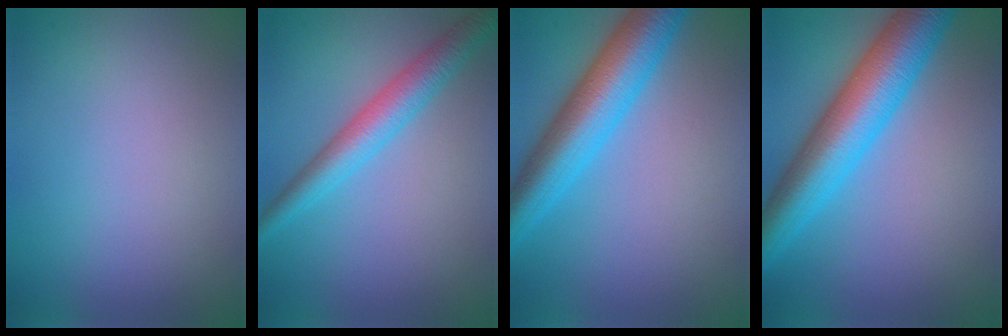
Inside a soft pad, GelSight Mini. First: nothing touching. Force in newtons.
{"total": 4.1, "press": 4.1, "slide": 0.1}
{"total": 7.6, "press": 7.6, "slide": 0.2}
{"total": 8.5, "press": 8.5, "slide": 0.3}